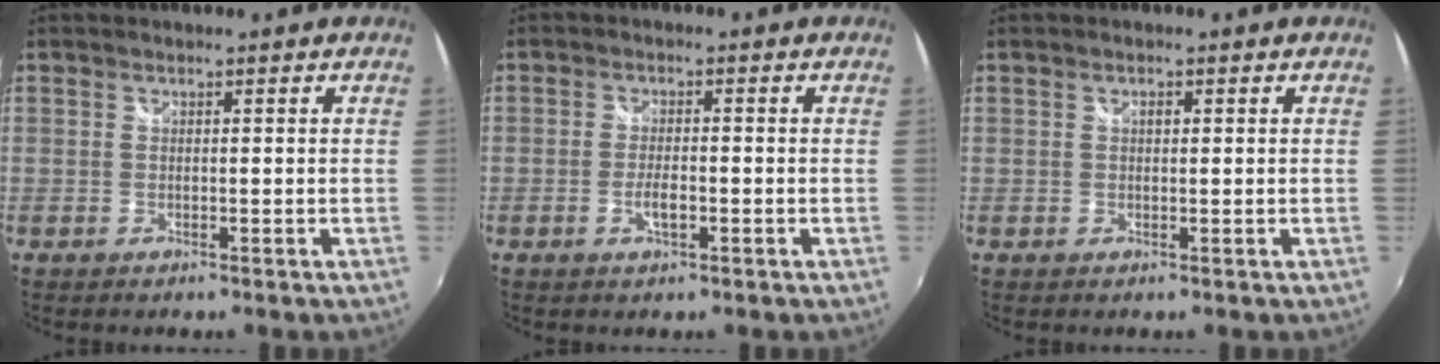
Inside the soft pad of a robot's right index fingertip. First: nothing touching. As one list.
[{"total": 3.0, "force": [-1.2, 1.0, 2.6], "torque": [-0.052, -0.002, -0.022]}, {"total": 0.8, "force": [0.3, 0.3, 0.6], "torque": [-0.009, 0.003, 0.004]}]